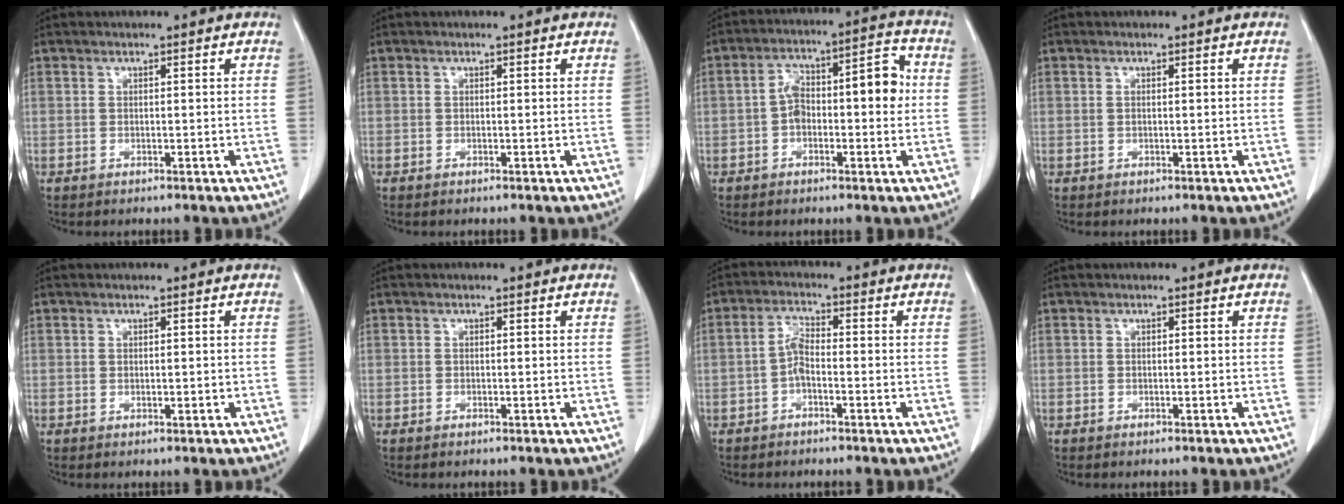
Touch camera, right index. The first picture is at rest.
{"total": 0.0}
{"total": 11.1, "force": [-0.3, 4.6, 10.1], "torque": [-0.164, 0.053, -0.005]}
{"total": 0.9, "force": [0.0, 0.4, 0.8], "torque": [-0.025, 0.005, 0.004]}
{"total": 1.1, "force": [-0.1, 0.6, 0.8], "torque": [-0.021, -0.001, 0.002]}
{"total": 0.6, "force": [-0.3, 0.4, 0.4], "torque": [-0.009, 0.000, -0.004]}
{"total": 3.7, "force": [-1.2, 1.6, 3.0], "torque": [-0.069, 0.012, -0.027]}
{"total": 0.0}